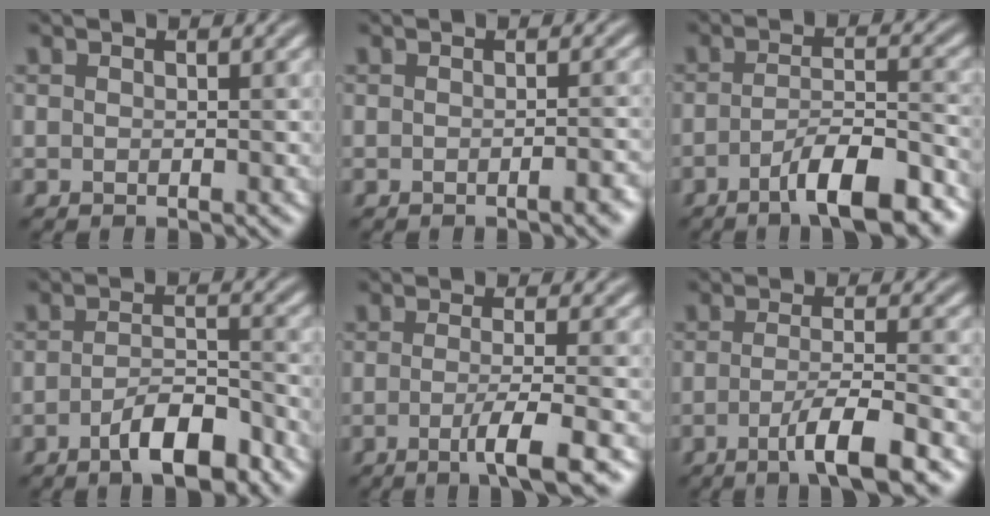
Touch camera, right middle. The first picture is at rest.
{"total": 2.1, "force": [-0.9, 0.5, 1.8], "torque": [-0.016, 0.003, -0.013]}
{"total": 8.1, "force": [-4.9, 2.0, 6.1], "torque": [-0.089, 0.001, -0.079]}
{"total": 5.0, "force": [-3.0, 1.6, 3.7], "torque": [-0.060, 0.004, -0.051]}
{"total": 4.1, "force": [-1.5, 0.7, 3.7], "torque": [-0.056, -0.002, -0.035]}
{"total": 5.0, "force": [-2.3, 0.8, 4.4], "torque": [-0.073, -0.001, -0.046]}